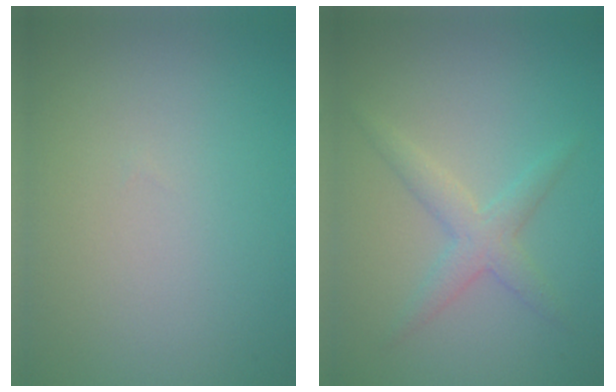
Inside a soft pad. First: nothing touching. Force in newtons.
{"total": 2.5, "press": 2.5, "slide": 0.1}